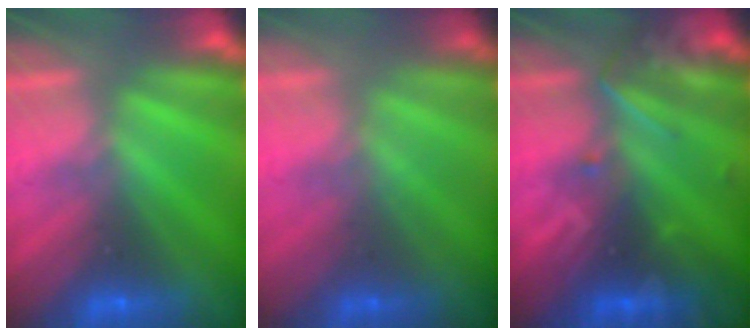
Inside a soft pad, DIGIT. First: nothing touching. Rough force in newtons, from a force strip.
{"total": 1.4}
{"total": 2.7}